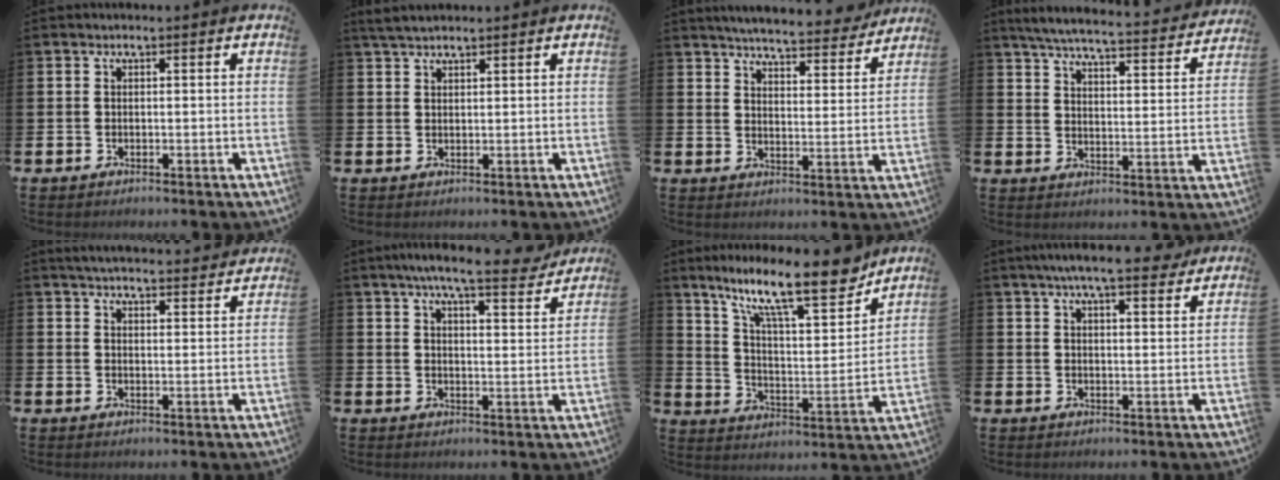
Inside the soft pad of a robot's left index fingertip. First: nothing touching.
{"total": 2.7, "force": [2.3, 0.7, 1.1], "torque": [-0.028, 0.000, 0.044]}
{"total": 5.5, "force": [5.4, 0.4, 1.1], "torque": [-0.034, -0.043, 0.091]}
{"total": 5.7, "force": [5.3, 0.5, 2.0], "torque": [-0.059, -0.040, 0.089]}
{"total": 4.6, "force": [4.5, 0.3, 0.5], "torque": [-0.023, -0.031, 0.081]}
{"total": 7.5, "force": [6.7, 0.7, 3.3], "torque": [-0.068, -0.034, 0.114]}
{"total": 15.7, "force": [12.0, 3.6, 9.3], "torque": [-0.183, -0.064, 0.203]}
{"total": 6.7, "force": [6.1, 0.7, 2.7], "torque": [-0.062, -0.021, 0.108]}